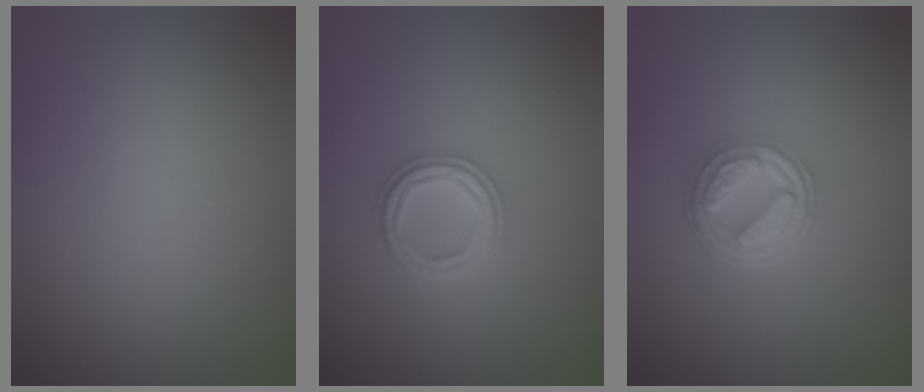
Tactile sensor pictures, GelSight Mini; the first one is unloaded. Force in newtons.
{"total": 2.7, "press": 2.6, "slide": 0.7}
{"total": 4.7, "press": 3.7, "slide": 2.9}